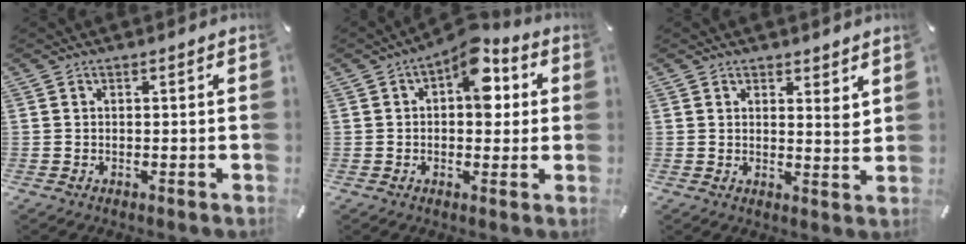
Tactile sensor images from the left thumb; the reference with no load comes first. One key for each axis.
{"total": 10.7, "fx": 3.3, "fy": 6.1, "fz": 8.1, "tx": -0.093, "ty": -0.022, "tz": 0.052}
{"total": 3.7, "fx": 2.7, "fy": 2.0, "fz": 1.6, "tx": -0.006, "ty": -0.020, "tz": 0.044}